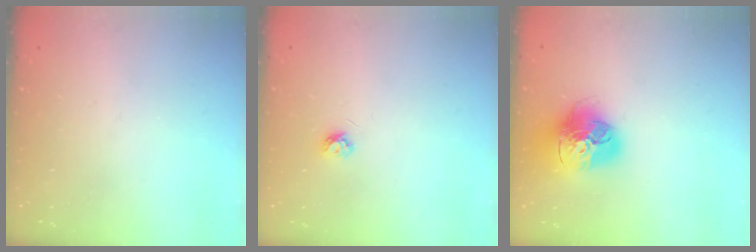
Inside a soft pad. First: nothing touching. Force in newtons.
{"total": 3.9, "press": 3.9, "slide": 0.6}
{"total": 18.4, "press": 18.3, "slide": 1.8}